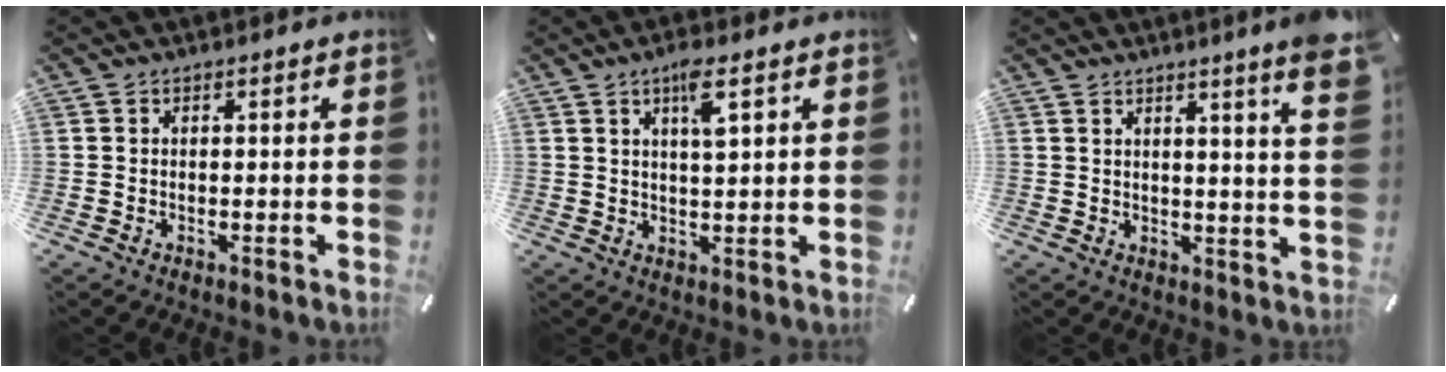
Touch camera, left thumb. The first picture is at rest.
{"total": 5.7, "force": [3.0, 1.1, 4.8], "torque": [-0.086, -0.003, 0.046]}
{"total": 7.3, "force": [4.4, -0.3, 5.8], "torque": [-0.088, -0.033, 0.069]}